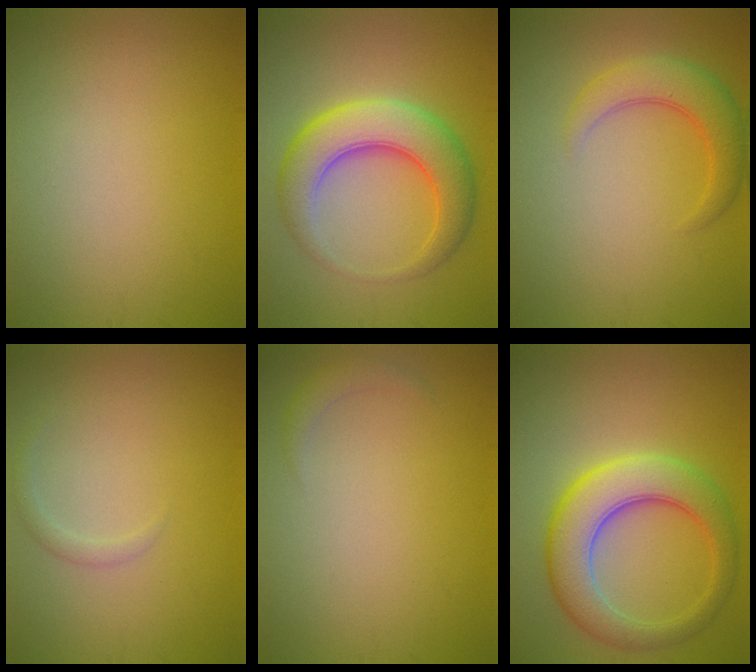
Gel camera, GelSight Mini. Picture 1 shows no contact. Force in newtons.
{"total": 7.0, "press": 7.0, "slide": 0.1}
{"total": 3.8, "press": 3.7, "slide": 0.3}
{"total": 0.9, "press": 0.9, "slide": 0.0}
{"total": 1.2, "press": 1.2, "slide": 0.2}
{"total": 7.0, "press": 7.0, "slide": 0.3}